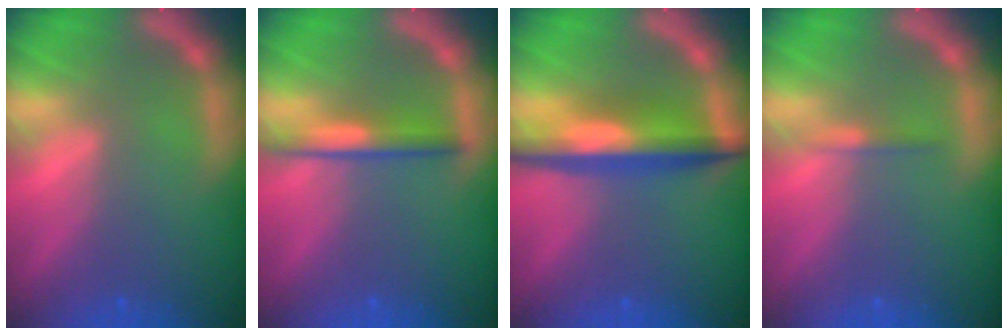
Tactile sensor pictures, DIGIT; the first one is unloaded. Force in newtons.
{"total": 3.0}
{"total": 6.6}
{"total": 0.9}